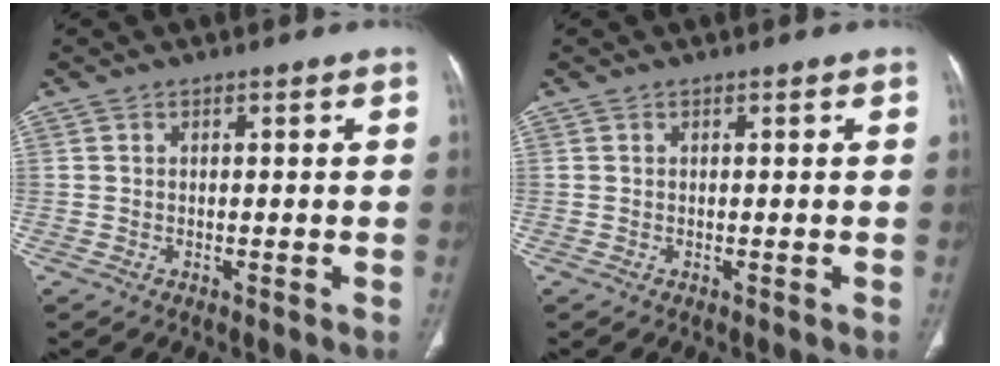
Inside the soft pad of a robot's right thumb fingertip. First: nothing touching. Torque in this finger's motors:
{"motor_torque": [-0.05, 0.04, -0.06, 0.06, 0.01]}